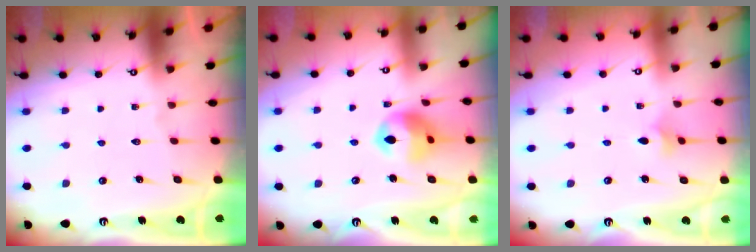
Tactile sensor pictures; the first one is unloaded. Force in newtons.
{"total": 11.6, "press": 11.5, "slide": 1.7}
{"total": 3.0, "press": 2.9, "slide": 0.8}